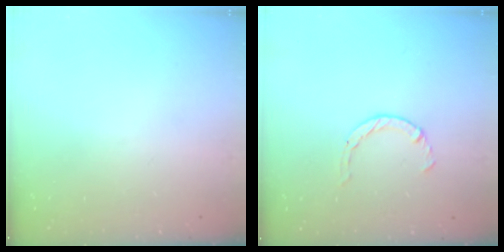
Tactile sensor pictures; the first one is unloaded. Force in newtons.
{"total": 2.1, "press": 2.1, "slide": 0.3}